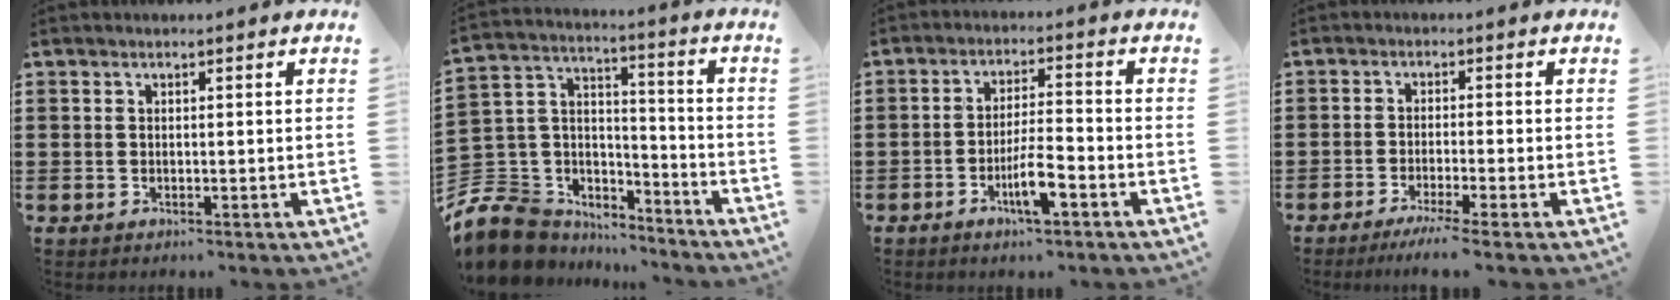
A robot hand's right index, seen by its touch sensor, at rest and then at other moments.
{"total": 8.9, "force": [-6.5, 5.9, 1.4], "torque": [-0.085, -0.004, -0.131]}
{"total": 5.4, "force": [-2.8, 1.1, 4.5], "torque": [-0.095, -0.005, -0.056]}
{"total": 3.1, "force": [-2.3, -0.5, 1.9], "torque": [-0.039, -0.010, -0.044]}